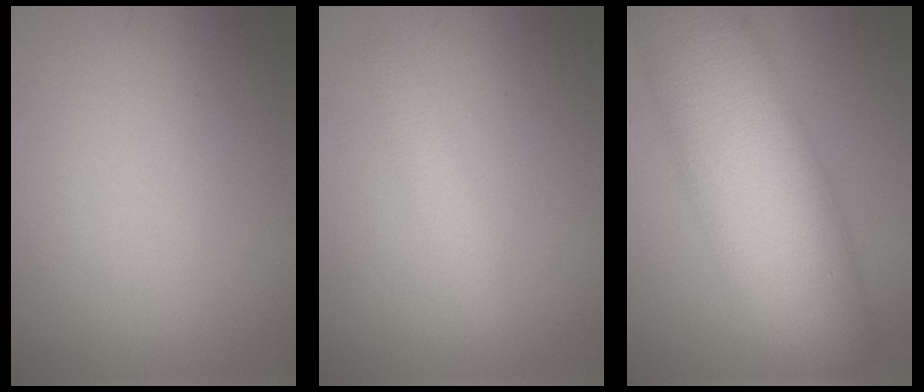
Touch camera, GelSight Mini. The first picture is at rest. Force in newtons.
{"total": 1.8, "press": 1.8, "slide": 0.0}
{"total": 14.3, "press": 14.3, "slide": 0.2}